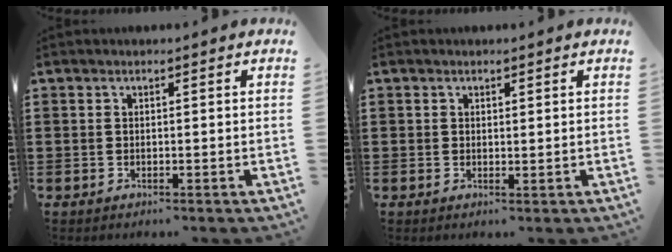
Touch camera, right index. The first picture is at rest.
{"total": 0.6, "force": [0.5, 0.2, 0.1], "torque": [-0.003, 0.001, 0.011]}